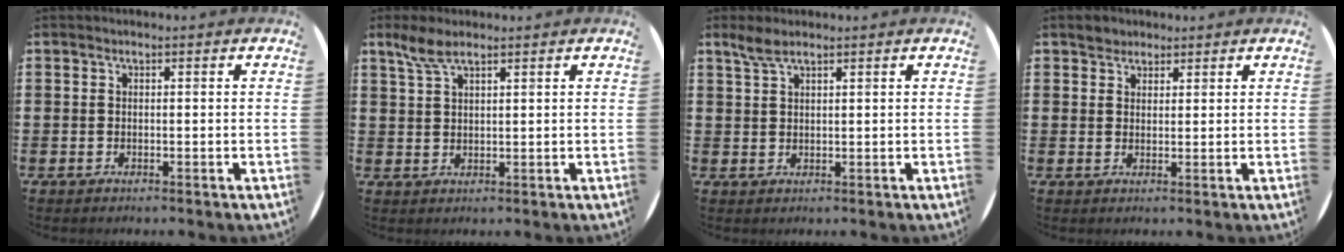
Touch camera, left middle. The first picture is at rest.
{"total": 3.7, "force": [2.7, 1.1, 2.3], "torque": [-0.052, 0.004, 0.050]}
{"total": 2.5, "force": [2.0, 0.6, 1.4], "torque": [-0.032, 0.003, 0.037]}
{"total": 2.1, "force": [1.8, 1.0, -0.1], "torque": [0.005, 0.000, 0.036]}